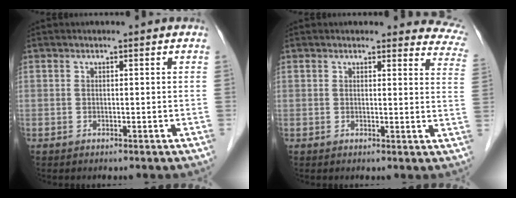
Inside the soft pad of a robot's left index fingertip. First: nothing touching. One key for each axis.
{"total": 11.6, "fx": 11.0, "fy": 3.4, "fz": 1.4, "tx": 0.040, "ty": -0.050, "tz": 0.079}